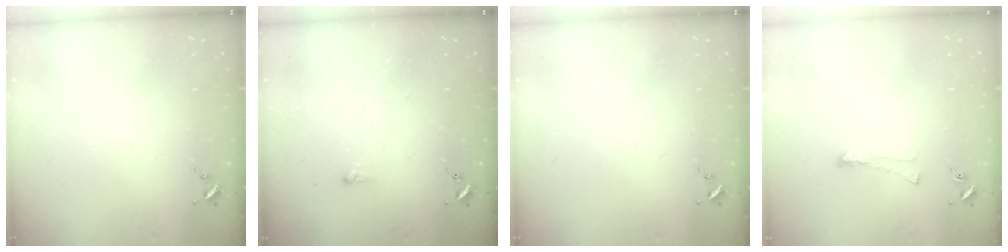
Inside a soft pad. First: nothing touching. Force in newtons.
{"total": 2.9, "press": 2.8, "slide": 0.5}
{"total": 0.0}
{"total": 3.9, "press": 3.9, "slide": 0.5}